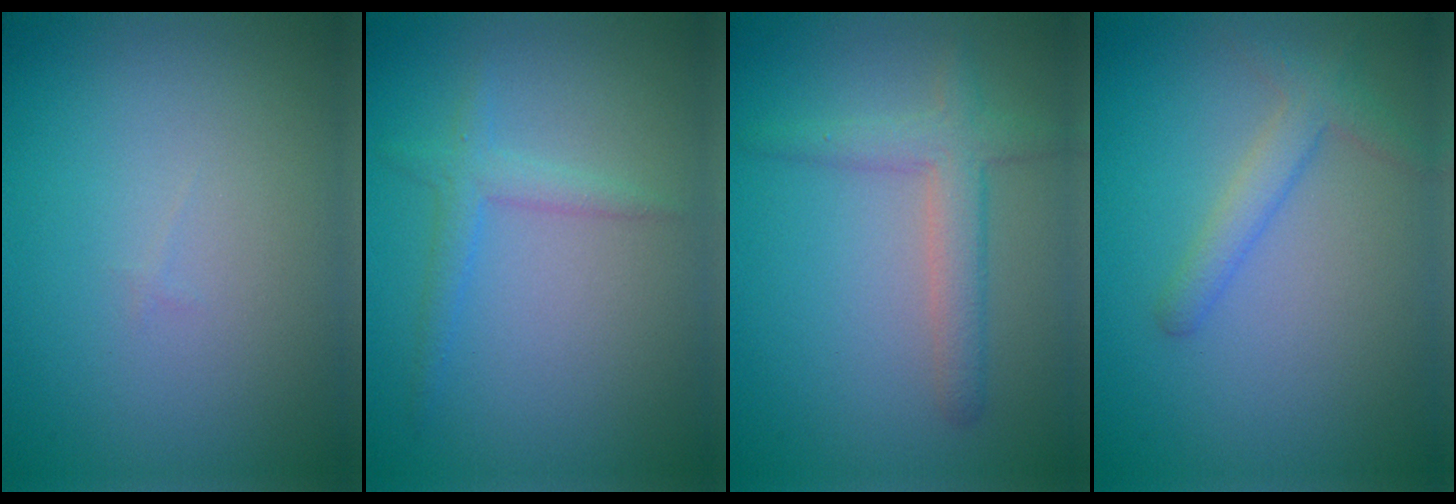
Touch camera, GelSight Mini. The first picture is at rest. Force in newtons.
{"total": 1.9, "press": 1.9, "slide": 0.1}
{"total": 3.0, "press": 3.0, "slide": 0.1}
{"total": 2.2, "press": 2.2, "slide": 0.1}